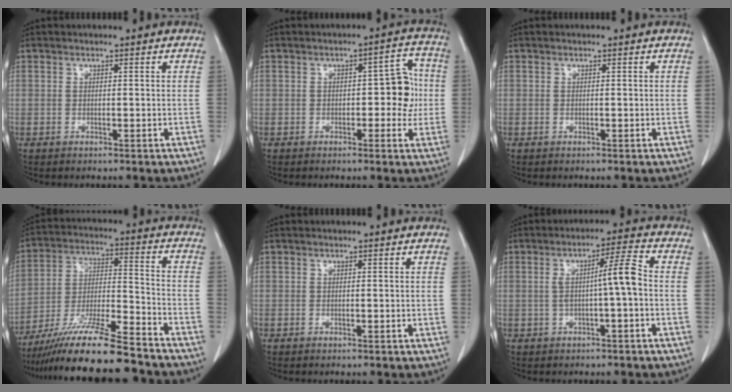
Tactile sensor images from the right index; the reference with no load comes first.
{"total": 6.3, "force": [-0.5, 2.9, 5.6], "torque": [-0.064, 0.026, -0.006]}
{"total": 0.0}
{"total": 18.4, "force": [-15.2, 0.8, 10.4], "torque": [-0.202, -0.023, -0.267]}
{"total": 0.0}
{"total": 5.6, "force": [-0.5, -0.1, 5.5], "torque": [-0.091, 0.018, -0.005]}